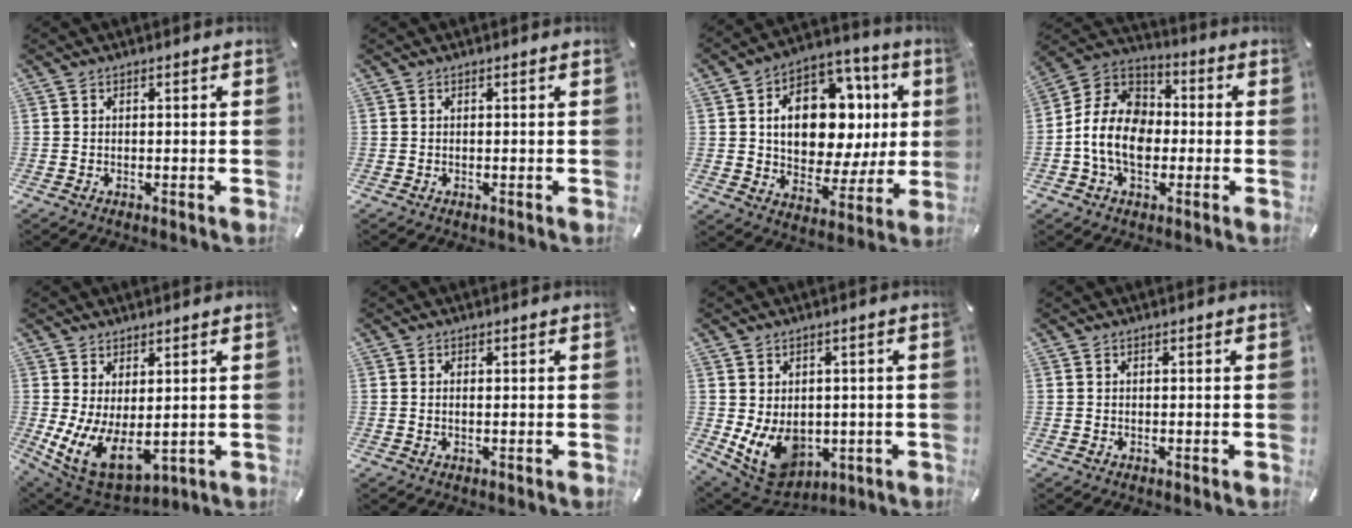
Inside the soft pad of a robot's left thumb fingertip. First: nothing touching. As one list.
[{"total": 0.0}, {"total": 19.5, "force": [3.9, 13.2, 13.7], "torque": [-0.208, -0.015, 0.072]}, {"total": 12.5, "force": [-3.0, 9.7, 7.4], "torque": [-0.178, 0.020, -0.058]}, {"total": 9.7, "force": [-0.1, 6.2, 7.5], "torque": [-0.145, -0.021, 0.011]}, {"total": 0.9, "force": [0.1, 0.3, 0.9], "torque": [-0.017, 0.000, 0.001]}, {"total": 10.2, "force": [-1.8, 8.1, 6.1], "torque": [-0.117, -0.010, -0.026]}, {"total": 0.0}]